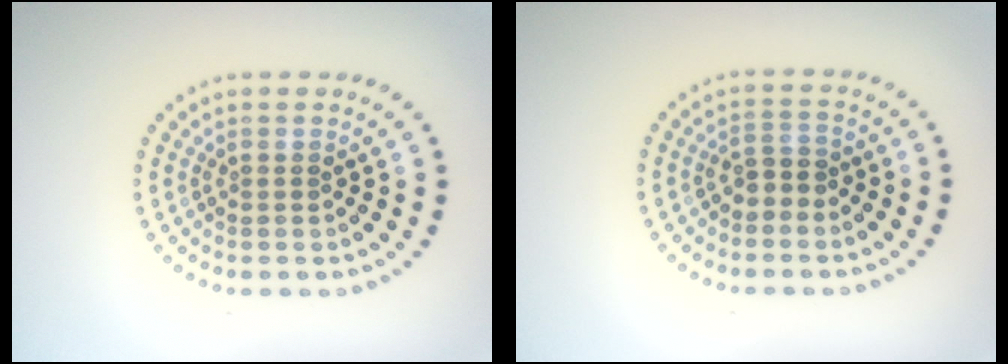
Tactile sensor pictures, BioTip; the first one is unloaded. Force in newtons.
{"total": 1.8, "press": 1.6, "slide": 0.8}